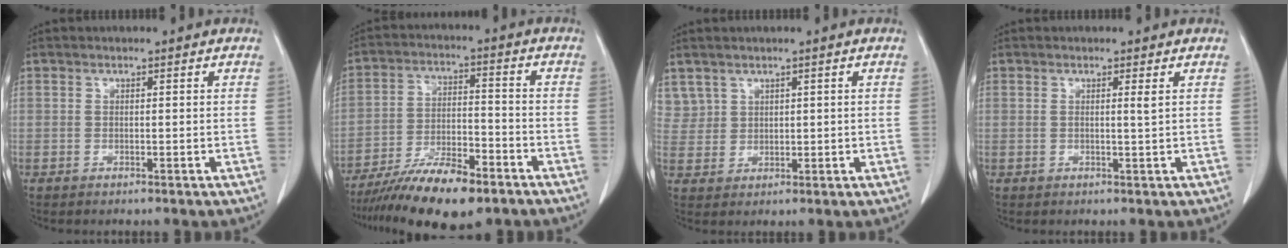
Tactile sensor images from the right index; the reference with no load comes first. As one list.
[{"total": 13.5, "force": [-9.8, 3.4, 8.6], "torque": [-0.149, -0.011, -0.170]}, {"total": 3.7, "force": [2.5, 2.8, 0.1], "torque": [0.006, 0.007, 0.057]}, {"total": 1.0, "force": [0.4, -0.3, 0.9], "torque": [-0.020, -0.003, 0.006]}]